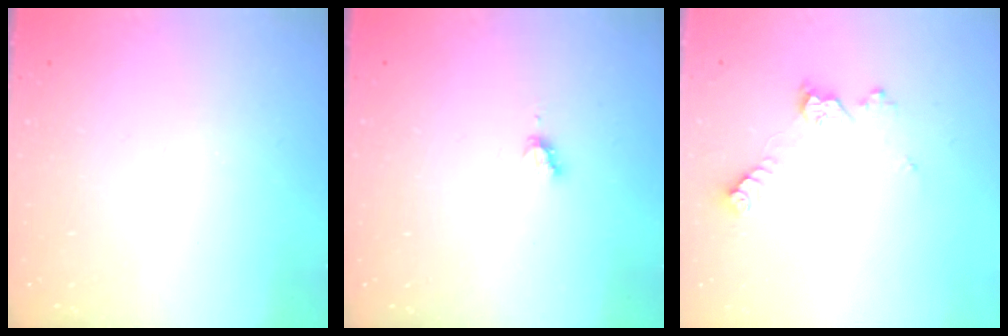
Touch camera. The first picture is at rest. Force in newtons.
{"total": 2.8, "press": 2.8, "slide": 0.3}
{"total": 8.8, "press": 8.8, "slide": 0.4}